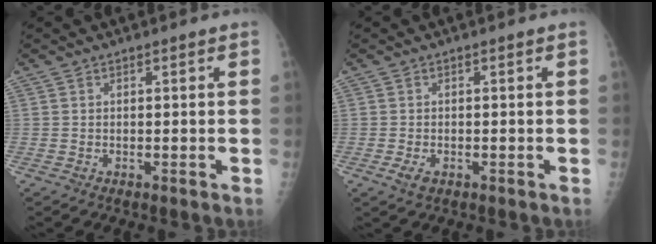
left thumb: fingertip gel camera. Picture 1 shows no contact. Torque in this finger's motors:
{"motor_torque": [-0.30, 0.30, 0.18, 0.20, 0.05]}